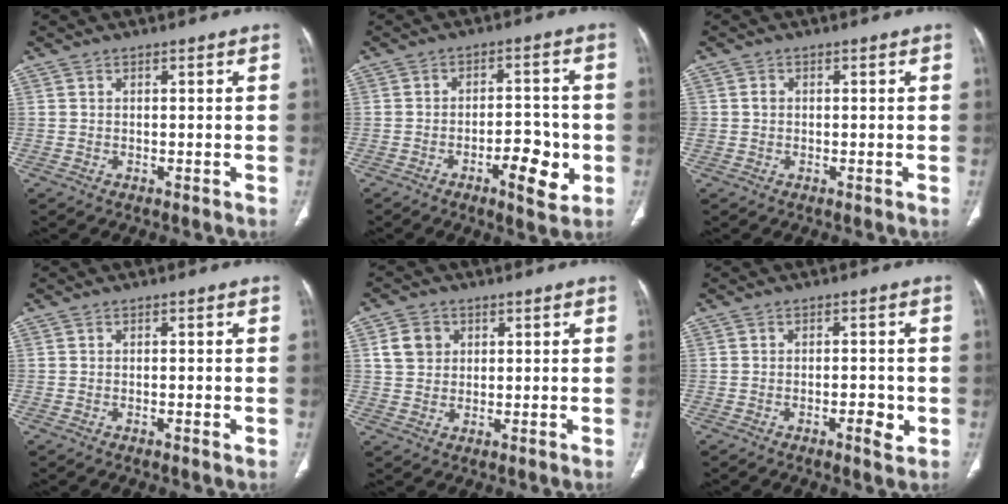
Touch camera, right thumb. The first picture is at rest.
{"total": 8.2, "force": [-2.9, 3.3, 7.0], "torque": [-0.088, 0.020, -0.043]}
{"total": 1.6, "force": [0.1, 1.4, 0.8], "torque": [-0.013, 0.004, 0.005]}
{"total": 1.0, "force": [-0.3, 0.3, 1.0], "torque": [-0.015, 0.000, -0.005]}
{"total": 5.0, "force": [1.6, 4.3, 2.1], "torque": [-0.020, 0.000, 0.029]}
{"total": 3.6, "force": [-1.2, 1.4, 3.1], "torque": [-0.040, 0.003, -0.017]}